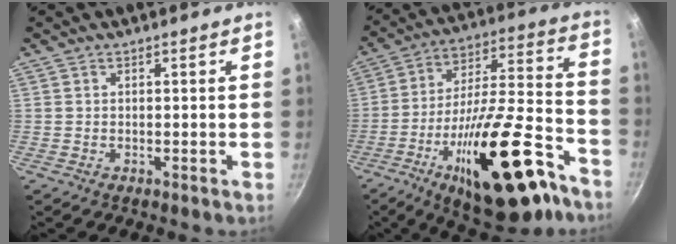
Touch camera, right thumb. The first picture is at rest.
{"total": 27.1, "force": [-14.1, 9.4, 21.1], "torque": [-0.298, 0.074, -0.217]}